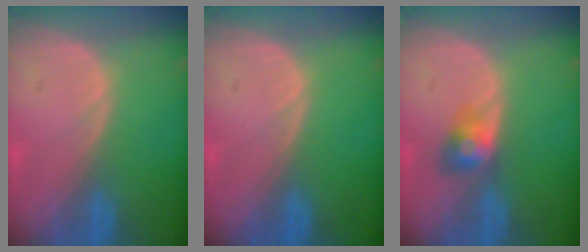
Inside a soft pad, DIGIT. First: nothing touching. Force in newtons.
{"total": 0.0}
{"total": 3.3, "press": 3.3, "slide": 0.3}